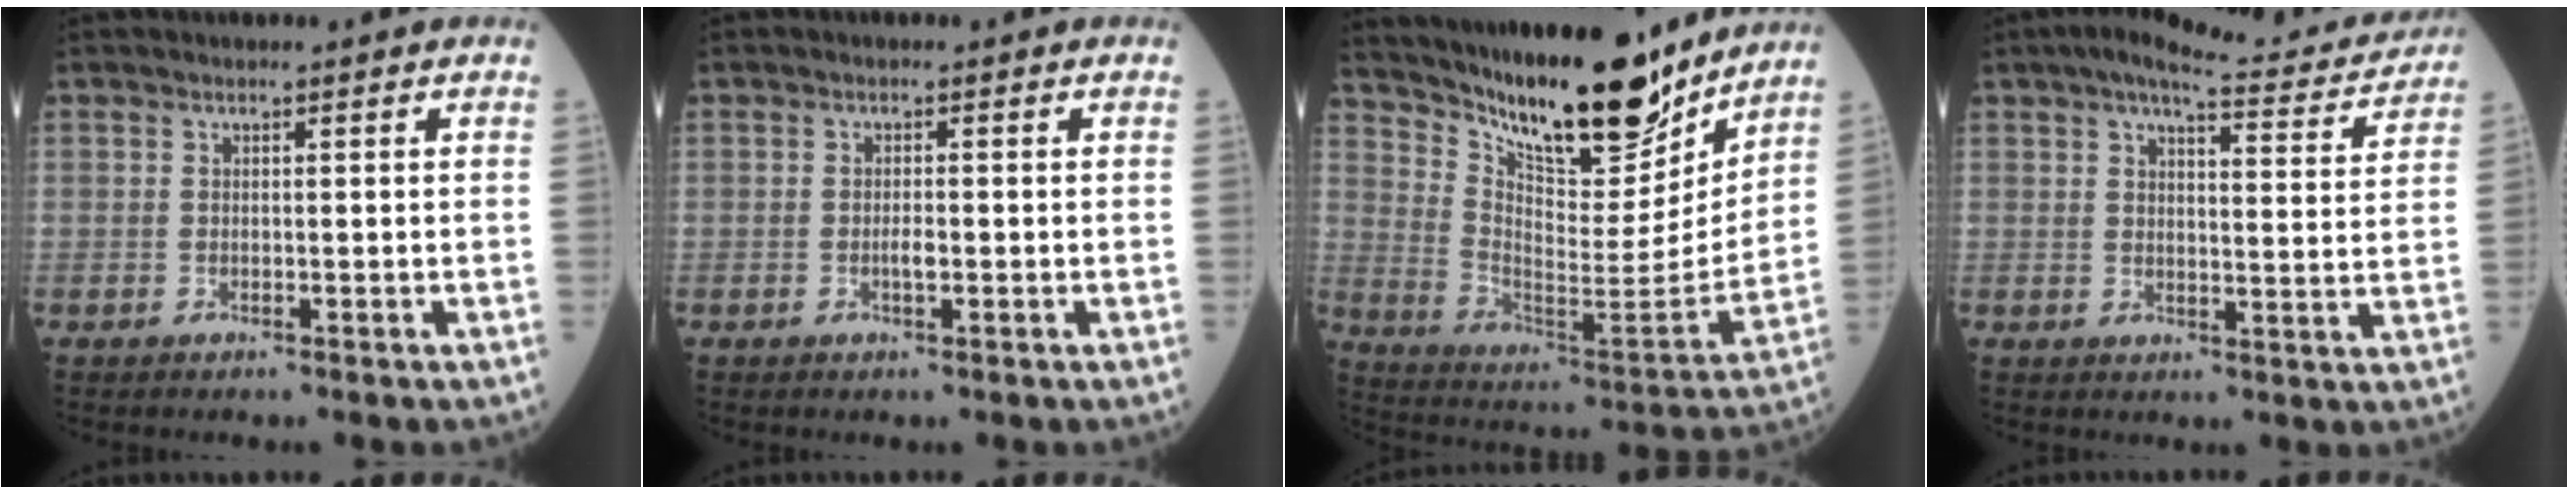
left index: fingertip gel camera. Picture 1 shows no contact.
{"total": 1.3, "force": [-0.4, 0.3, 1.2], "torque": [-0.025, 0.001, -0.006]}
{"total": 20.3, "force": [17.4, 3.8, 9.7], "torque": [-0.168, -0.040, 0.282]}
{"total": 13.8, "force": [12.3, 2.1, 5.9], "torque": [-0.080, 0.001, 0.148]}